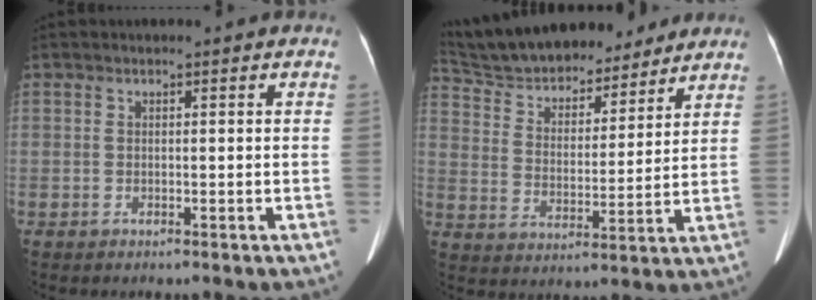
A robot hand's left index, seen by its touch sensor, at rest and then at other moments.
{"total": 20.9, "force": [18.6, 6.4, 7.3], "torque": [-0.136, 0.018, 0.295]}